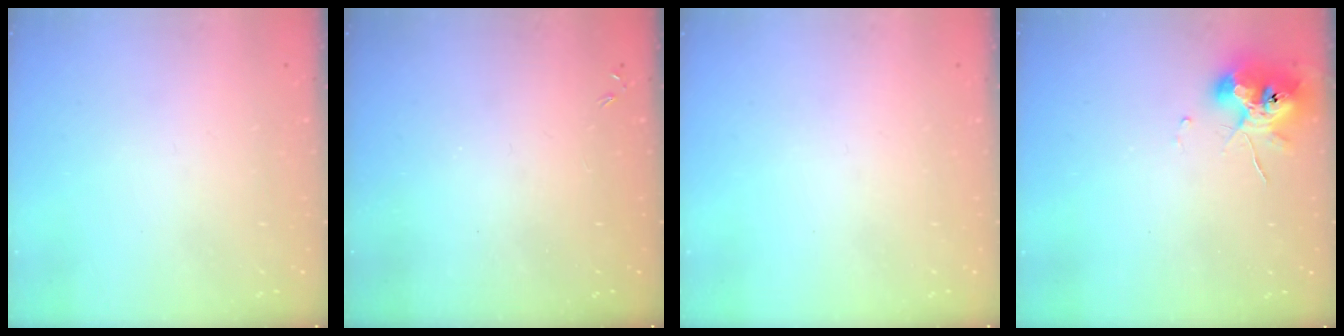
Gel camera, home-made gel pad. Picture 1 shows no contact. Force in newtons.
{"total": 0.0}
{"total": 0.0}
{"total": 9.4, "press": 9.3, "slide": 1.4}